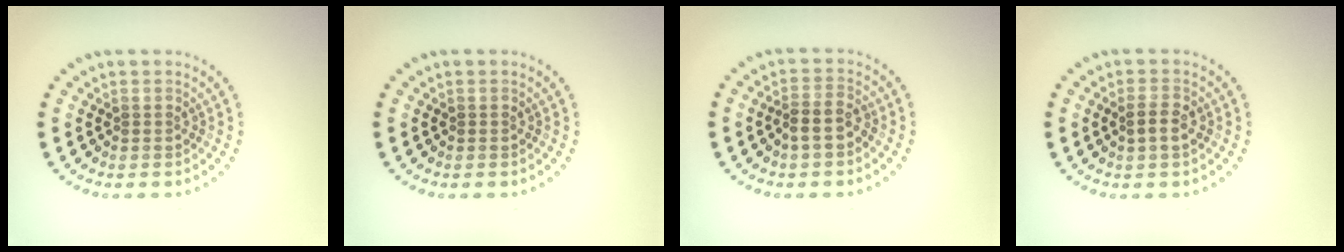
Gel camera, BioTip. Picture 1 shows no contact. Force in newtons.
{"total": 0.0}
{"total": 2.5, "press": 2.2, "slide": 1.1}
{"total": 1.9, "press": 1.8, "slide": 0.6}